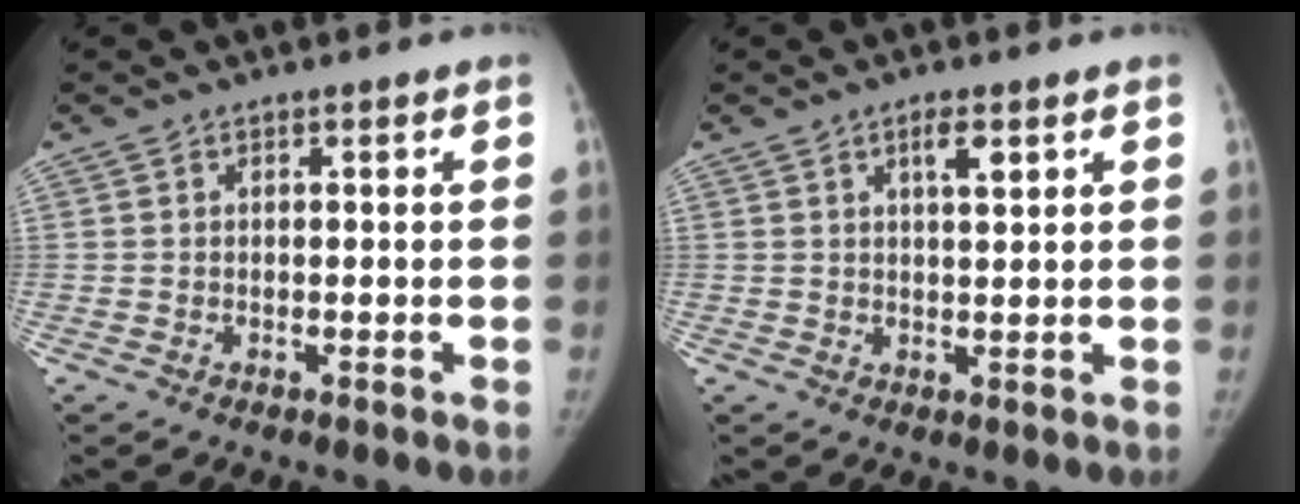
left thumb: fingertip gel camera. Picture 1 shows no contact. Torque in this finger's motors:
{"motor_torque": [0.06, -0.12, 0.86, -0.34, 0.11]}